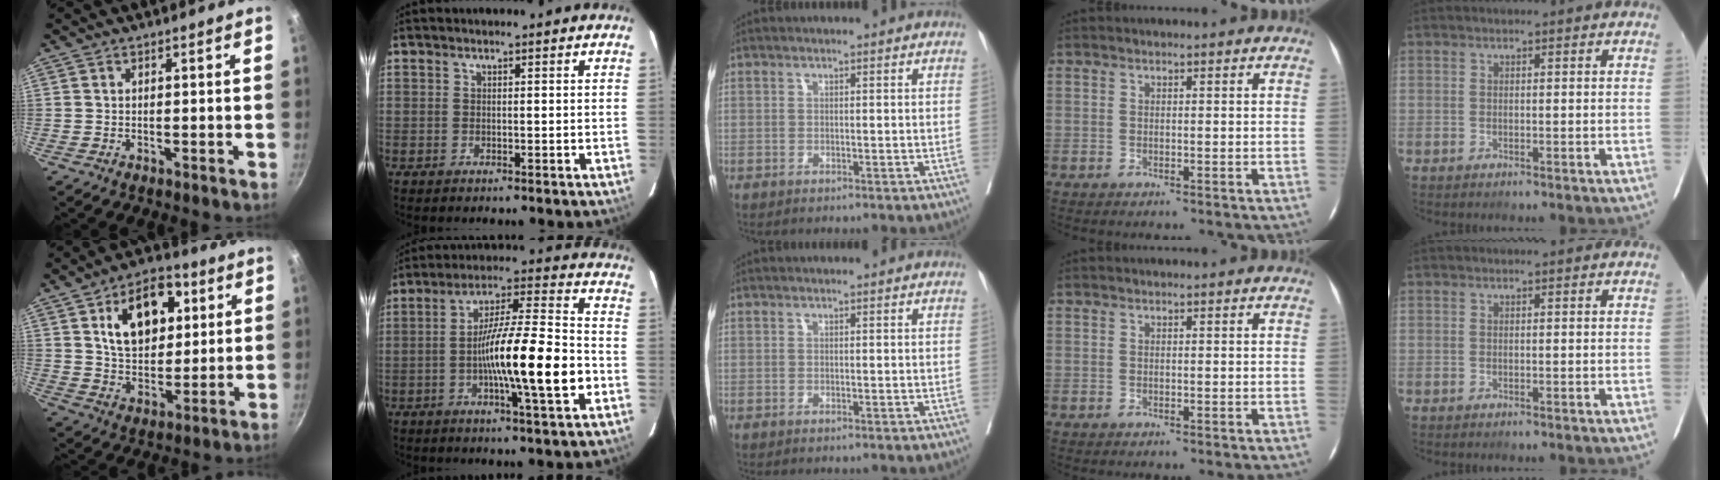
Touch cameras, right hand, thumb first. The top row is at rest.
{"thumb": {"total": 15.5, "force": [5.1, 9.8, 10.9], "torque": [-0.134, -0.009, 0.088]}, "index": {"total": 15.9, "force": [-3.8, 0.7, 15.5], "torque": [-0.258, -0.001, -0.066]}}